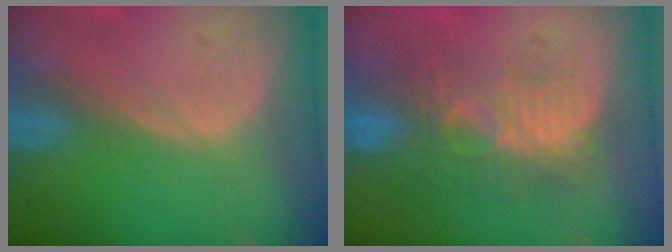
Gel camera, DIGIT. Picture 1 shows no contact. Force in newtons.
{"total": 9.1, "press": 8.4, "slide": 3.7}